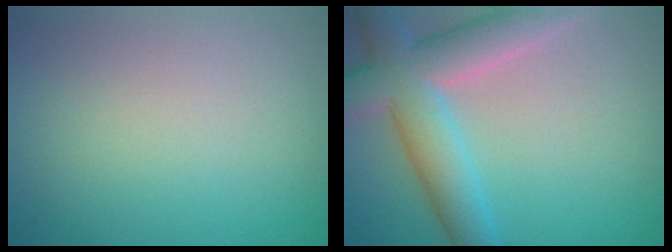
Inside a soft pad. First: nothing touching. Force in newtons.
{"total": 7.7, "press": 7.7, "slide": 0.8}